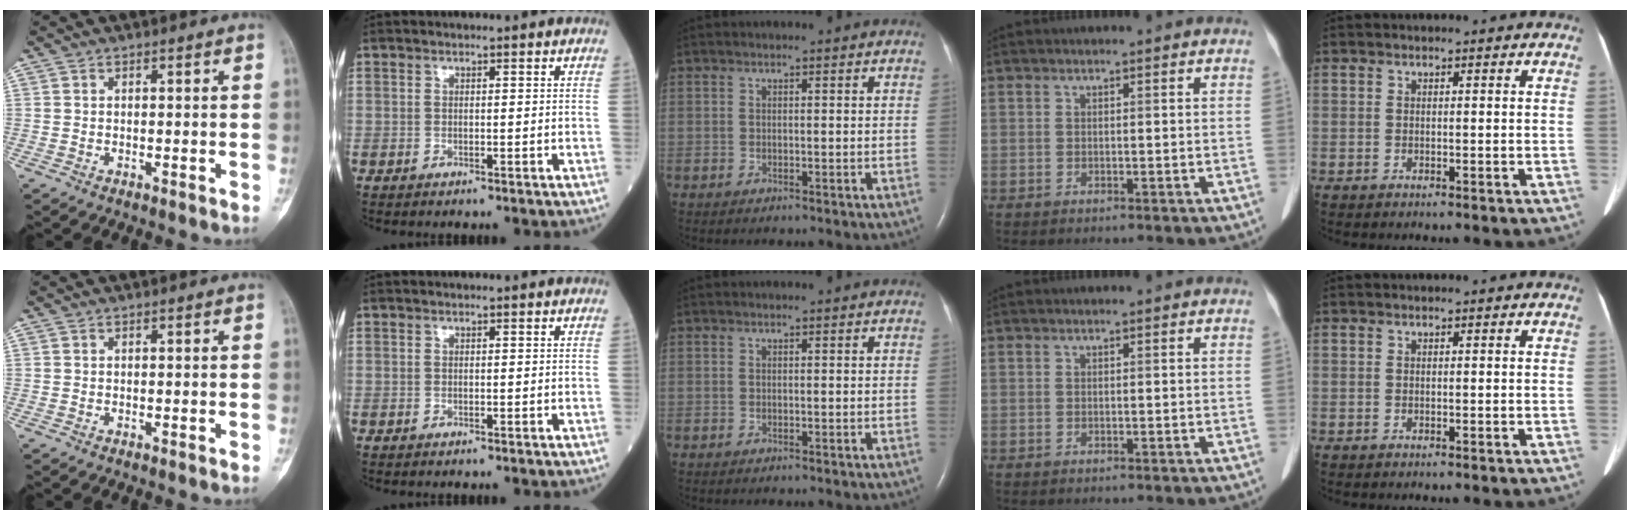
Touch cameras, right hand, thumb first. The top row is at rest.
{}